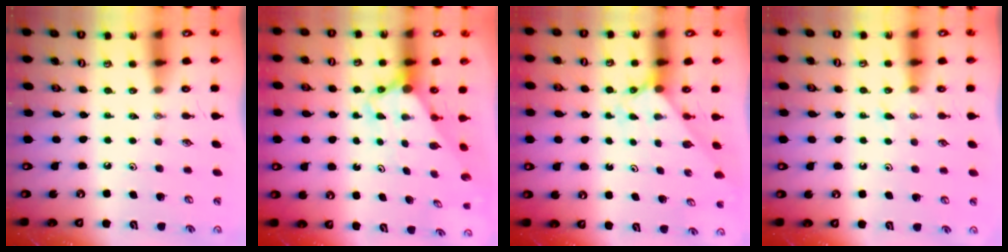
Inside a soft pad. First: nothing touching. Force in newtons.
{"total": 3.0, "press": 3.0, "slide": 0.2}
{"total": 2.1, "press": 2.1, "slide": 0.2}
{"total": 3.7, "press": 3.6, "slide": 0.5}